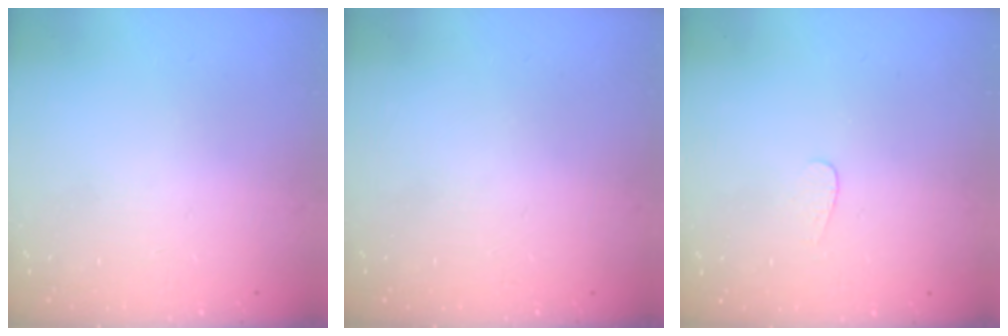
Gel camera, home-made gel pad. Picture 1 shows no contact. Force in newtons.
{"total": 0.0}
{"total": 3.5, "press": 3.5, "slide": 0.3}